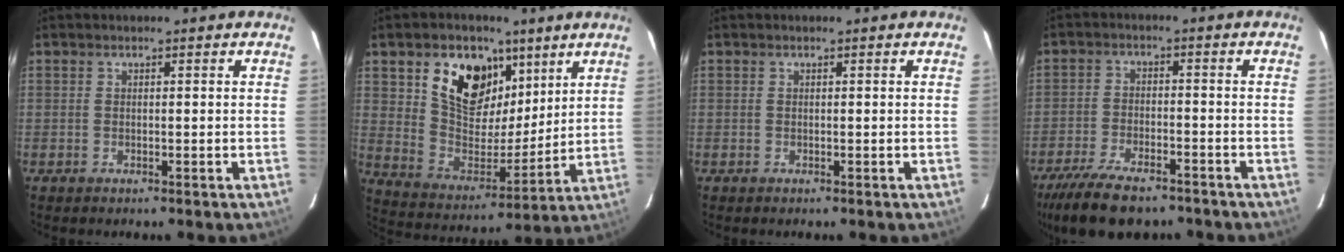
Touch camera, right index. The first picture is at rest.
{"total": 16.5, "force": [8.4, 10.7, 9.2], "torque": [-0.180, 0.013, 0.163]}
{"total": 0.0}
{"total": 14.1, "force": [-10.9, 5.4, 7.2], "torque": [-0.164, -0.025, -0.182]}